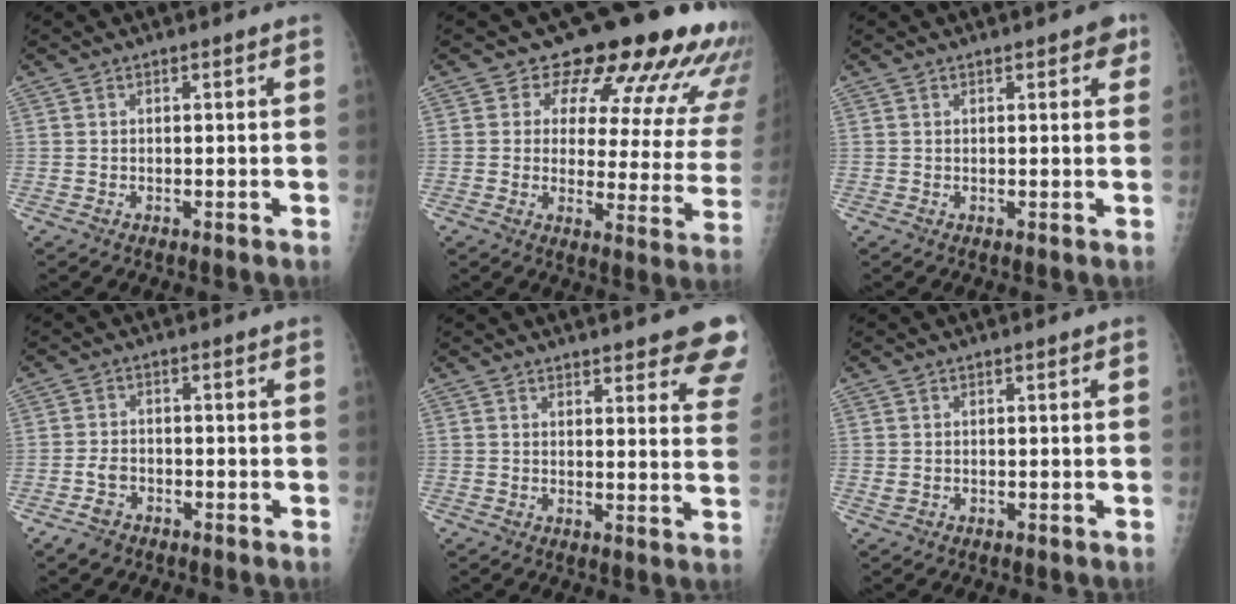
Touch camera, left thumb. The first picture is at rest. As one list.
[{"total": 19.2, "force": [14.3, 8.1, 9.9], "torque": [-0.066, -0.073, 0.154]}, {"total": 2.8, "force": [1.6, 1.3, 1.9], "torque": [-0.004, -0.002, 0.014]}, {"total": 3.8, "force": [-2.5, 2.5, 1.5], "torque": [-0.029, 0.014, -0.040]}, {"total": 13.7, "force": [11.6, 3.3, 6.6], "torque": [-0.044, -0.058, 0.114]}, {"total": 0.0}]